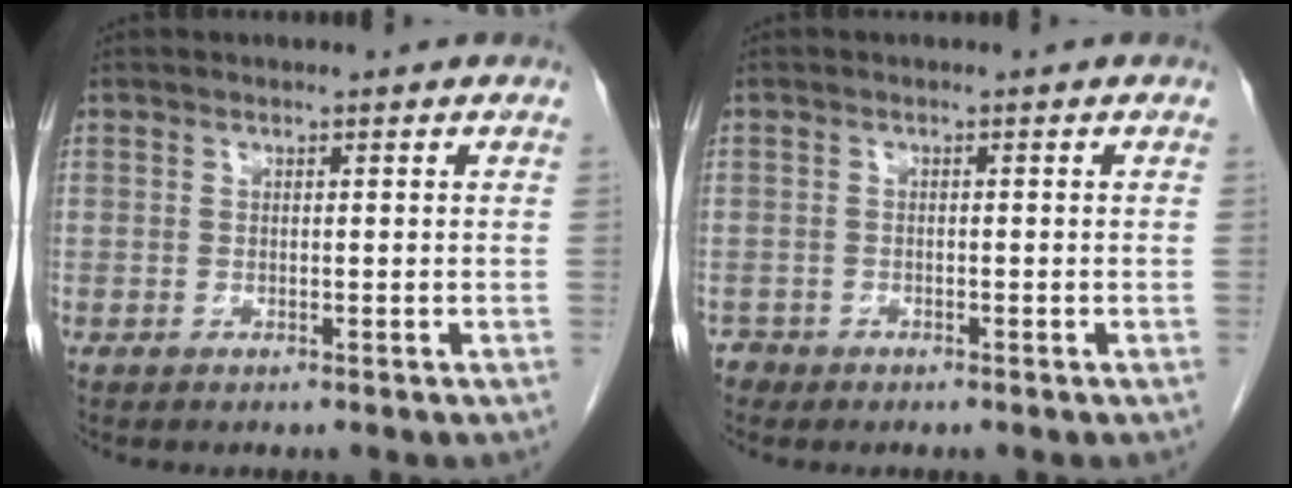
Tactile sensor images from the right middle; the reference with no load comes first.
{"total": 1.0, "force": [-0.8, 0.5, -0.2], "torque": [0.005, 0.002, -0.016]}